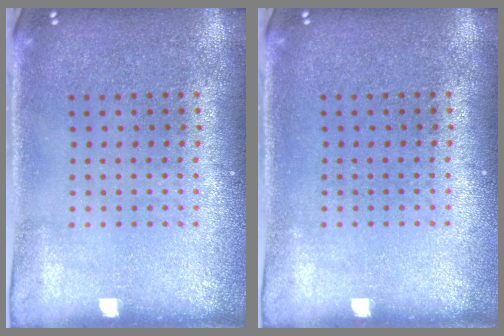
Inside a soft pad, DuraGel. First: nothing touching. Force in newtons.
{"total": 0.0}